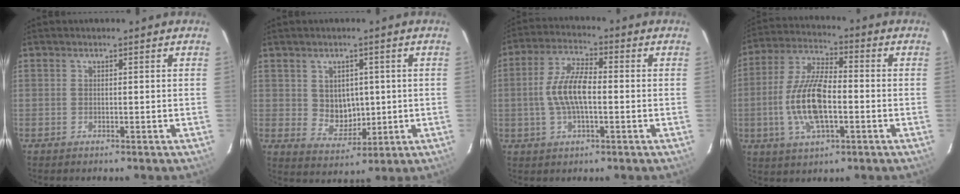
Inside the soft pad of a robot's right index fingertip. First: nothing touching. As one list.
[{"total": 6.4, "force": [0.9, 5.5, 3.2], "torque": [-0.055, 0.002, 0.032]}, {"total": 9.1, "force": [-0.8, 3.5, 8.4], "torque": [-0.171, 0.010, -0.015]}, {"total": 13.8, "force": [-2.8, 5.4, 12.4], "torque": [-0.259, 0.001, -0.053]}]